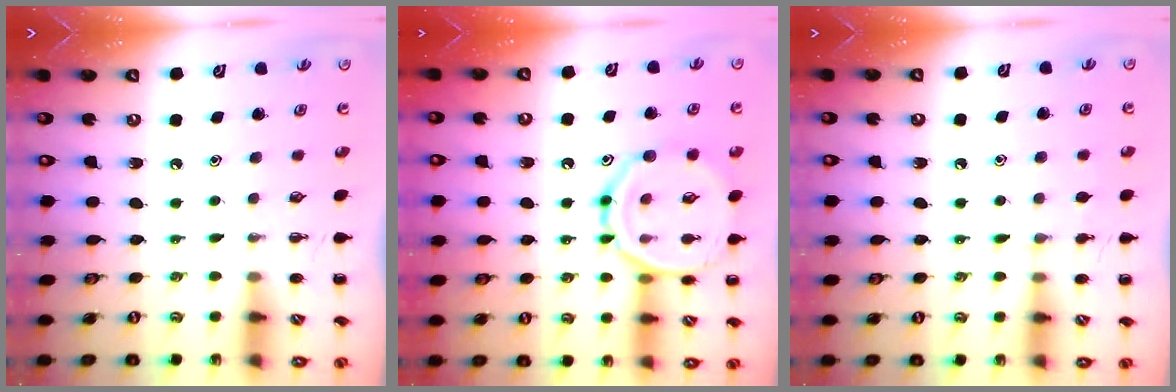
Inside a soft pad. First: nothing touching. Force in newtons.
{"total": 14.0, "press": 14.0, "slide": 0.6}
{"total": 5.2, "press": 4.9, "slide": 1.7}